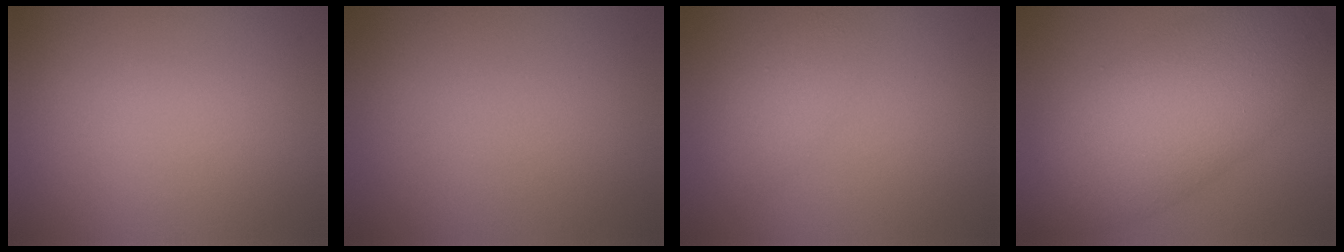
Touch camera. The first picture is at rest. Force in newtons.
{"total": 0.0}
{"total": 1.9, "press": 1.9, "slide": 0.1}
{"total": 9.8, "press": 9.8, "slide": 0.4}